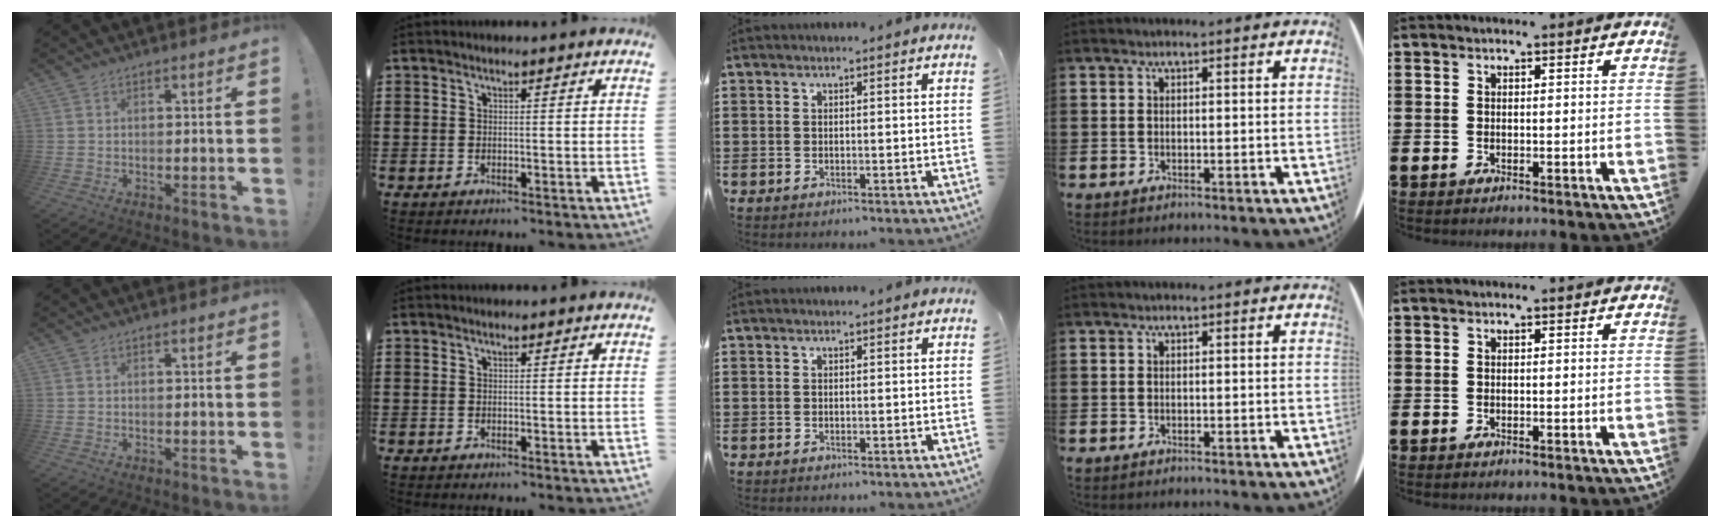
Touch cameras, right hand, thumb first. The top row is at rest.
{}